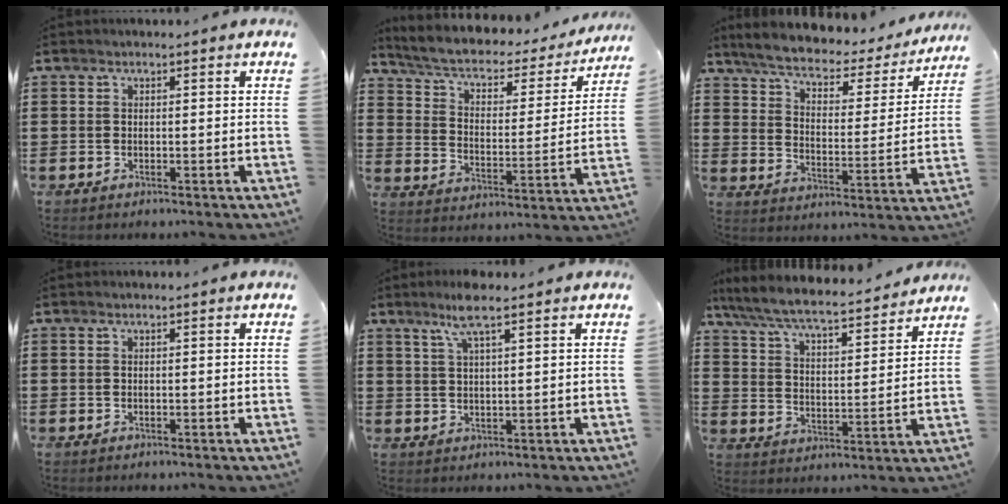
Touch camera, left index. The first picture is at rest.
{"total": 4.6, "force": [3.4, 1.7, 2.6], "torque": [-0.067, -0.026, 0.051]}
{"total": 5.0, "force": [4.1, 1.4, 2.4], "torque": [-0.068, -0.023, 0.064]}
{"total": 0.0}
{"total": 5.4, "force": [3.5, 0.6, 4.1], "torque": [-0.089, 0.007, 0.061]}
{"total": 6.5, "force": [6.1, 0.4, 2.3], "torque": [-0.071, -0.041, 0.101]}